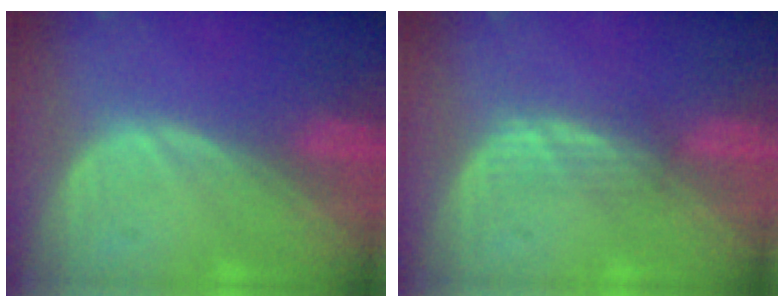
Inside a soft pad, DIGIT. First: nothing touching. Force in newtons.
{"total": 2.1, "press": 2.1, "slide": 0.2}